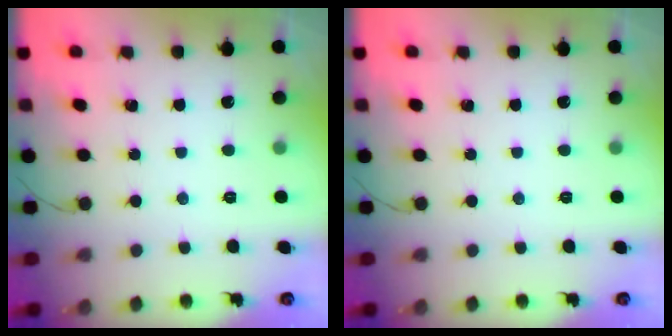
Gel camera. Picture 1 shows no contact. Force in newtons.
{"total": 0.0}